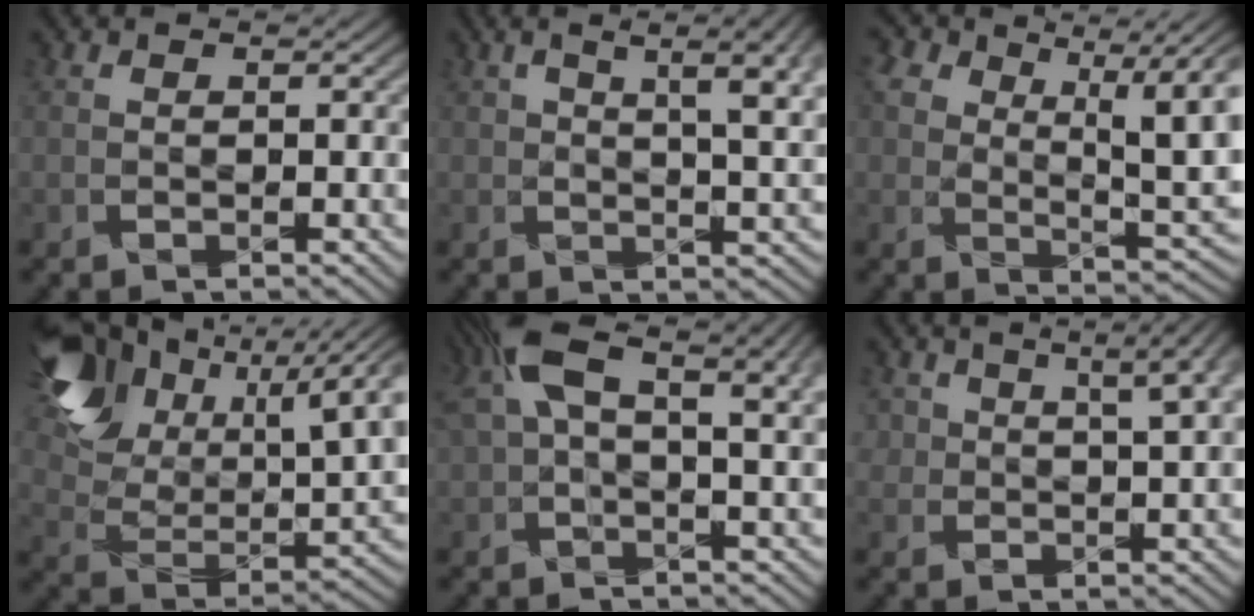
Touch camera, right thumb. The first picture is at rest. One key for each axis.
{"total": 9.8, "fx": 3.8, "fy": 3.4, "fz": 8.3, "tx": -0.107, "ty": 0.025, "tz": 0.045}
{"total": 11.1, "fx": 4.0, "fy": 5.7, "fz": 8.7, "tx": -0.157, "ty": -0.006, "tz": 0.068}
{"total": 16.7, "fx": 8.5, "fy": 8.9, "fz": 11.4, "tx": -0.243, "ty": 0.031, "tz": 0.155}
{"total": 12.8, "fx": 5.4, "fy": 4.8, "fz": 10.6, "tx": -0.226, "ty": 0.010, "tz": 0.097}
{"total": 7.8, "fx": 4.3, "fy": 3.2, "fz": 5.6, "tx": -0.102, "ty": 0.017, "tz": 0.063}